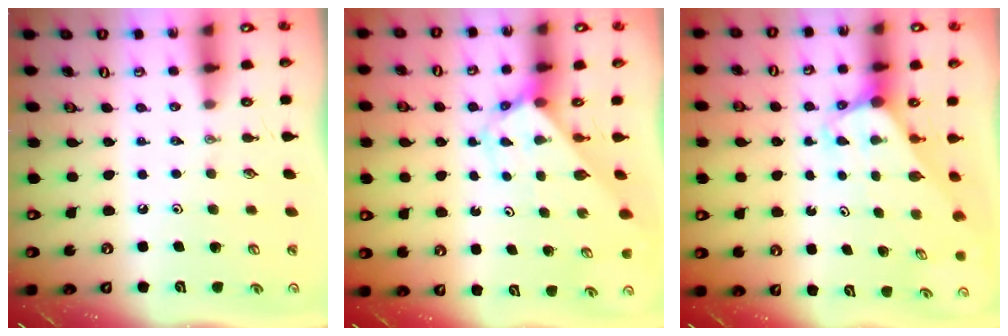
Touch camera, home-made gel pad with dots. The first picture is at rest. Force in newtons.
{"total": 2.9, "press": 2.9, "slide": 0.1}
{"total": 3.1, "press": 3.1, "slide": 0.1}